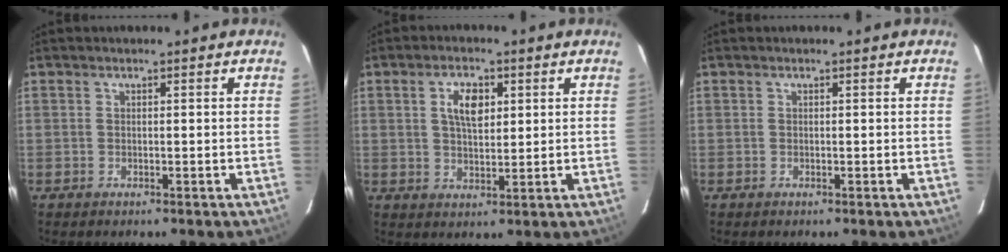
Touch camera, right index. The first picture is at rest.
{"total": 5.6, "force": [1.8, 2.9, 4.5], "torque": [-0.078, 0.009, 0.034]}
{"total": 0.0}